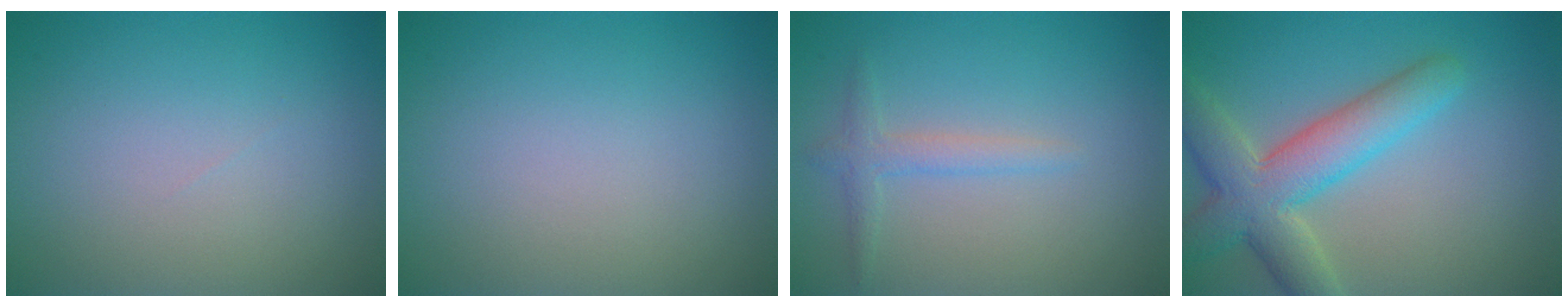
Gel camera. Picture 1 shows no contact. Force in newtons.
{"total": 0.0}
{"total": 1.8, "press": 1.8, "slide": 0.1}
{"total": 5.6, "press": 5.6, "slide": 0.6}